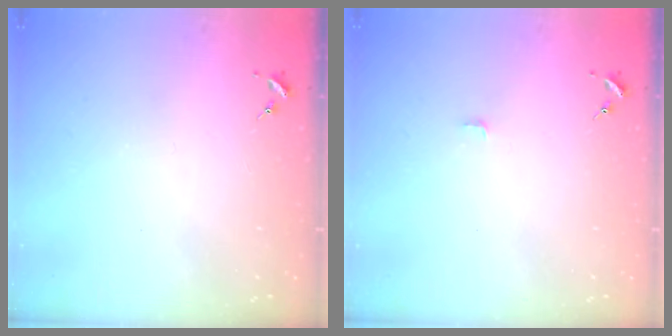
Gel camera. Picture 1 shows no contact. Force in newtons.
{"total": 2.8, "press": 2.8, "slide": 0.2}